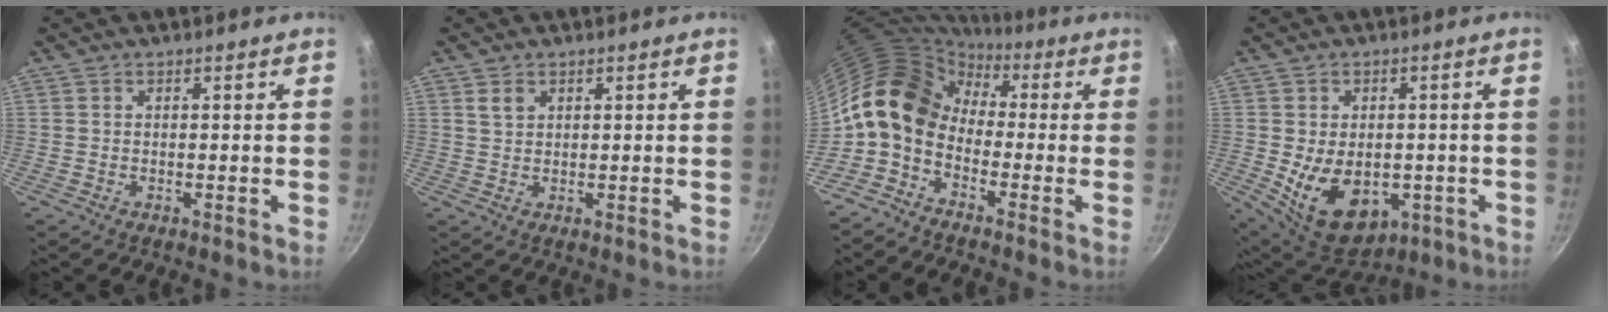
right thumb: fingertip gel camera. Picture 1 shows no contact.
{"total": 2.2, "force": [1.1, 1.4, 1.3], "torque": [-0.019, -0.001, 0.022]}
{"total": 11.4, "force": [0.1, 8.3, 7.9], "torque": [-0.118, 0.027, -0.024]}
{"total": 13.9, "force": [-2.7, 9.3, 9.9], "torque": [-0.129, -0.008, -0.015]}